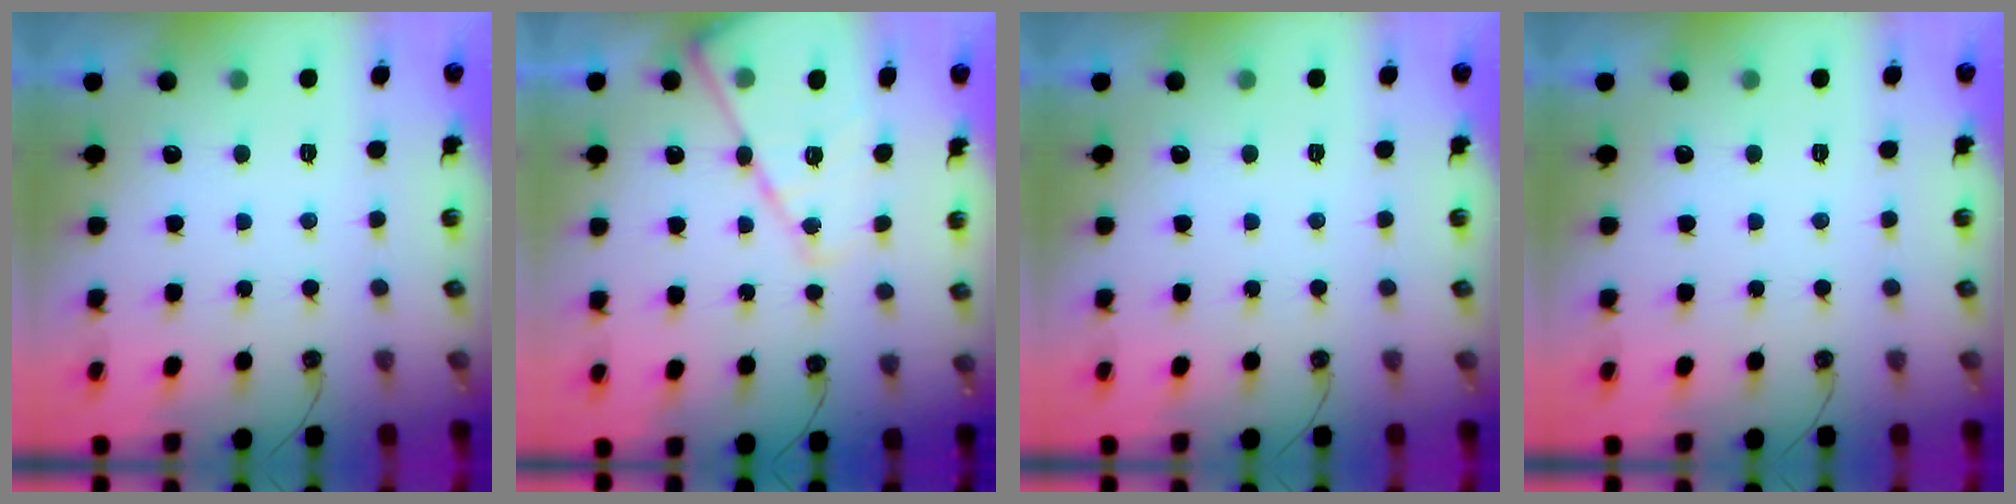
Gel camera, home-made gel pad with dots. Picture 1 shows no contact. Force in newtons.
{"total": 15.1, "press": 15.0, "slide": 1.1}
{"total": 0.0}
{"total": 0.0}